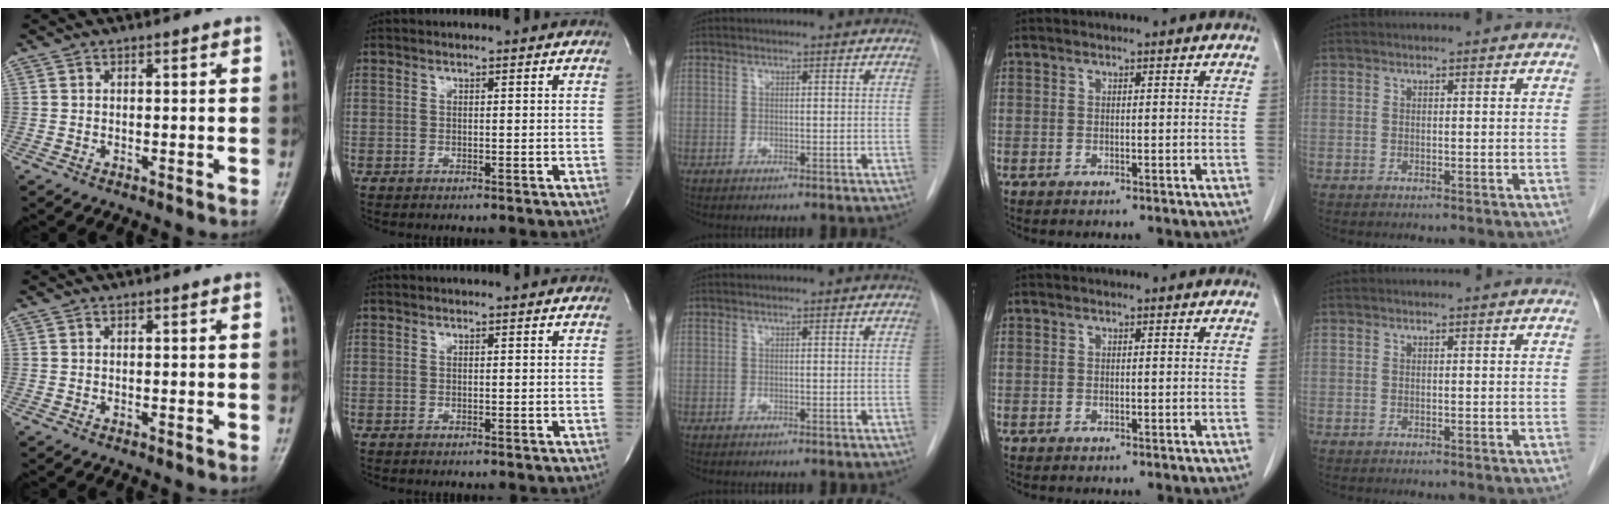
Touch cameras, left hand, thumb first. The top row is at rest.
{}